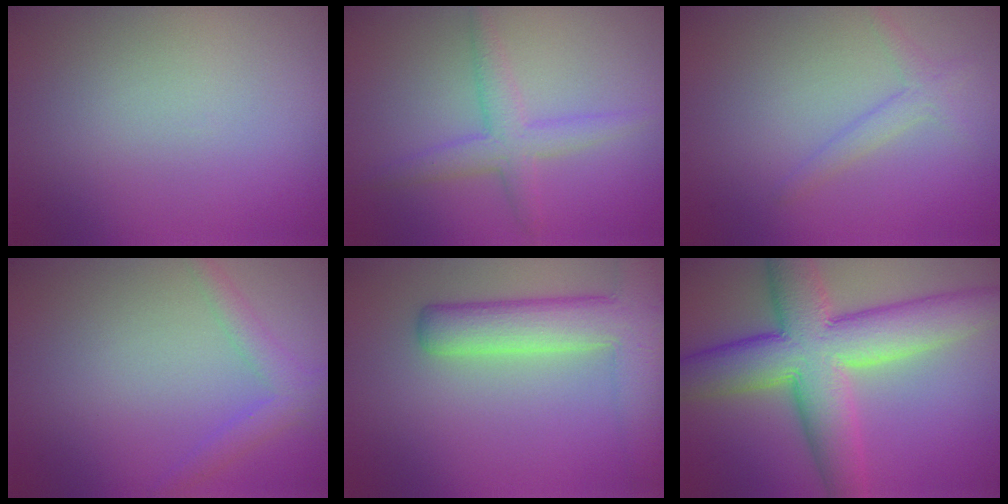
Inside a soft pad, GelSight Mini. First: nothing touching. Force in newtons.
{"total": 2.9, "press": 2.9, "slide": 0.2}
{"total": 1.6, "press": 1.6, "slide": 0.1}
{"total": 2.3, "press": 2.3, "slide": 0.2}
{"total": 6.3, "press": 6.3, "slide": 0.3}
{"total": 10.6, "press": 10.6, "slide": 0.7}